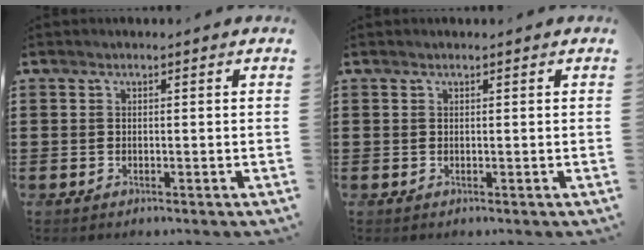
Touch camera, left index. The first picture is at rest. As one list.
[{"total": 0.0}]